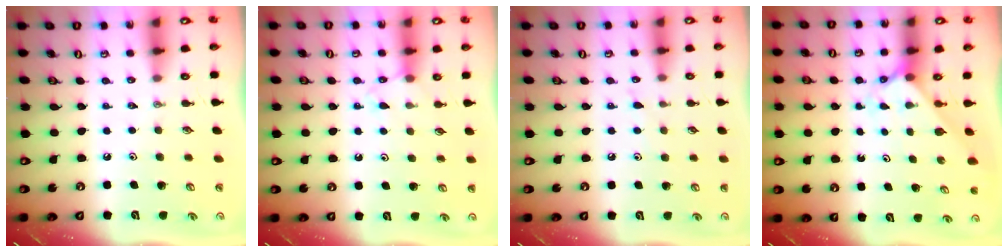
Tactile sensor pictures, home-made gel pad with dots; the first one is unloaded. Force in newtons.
{"total": 6.7, "press": 6.7, "slide": 0.6}
{"total": 5.0, "press": 4.9, "slide": 0.6}
{"total": 2.3, "press": 2.3, "slide": 0.2}